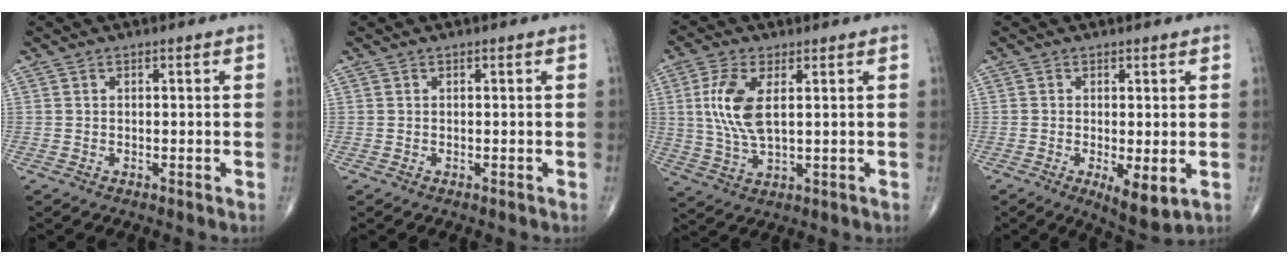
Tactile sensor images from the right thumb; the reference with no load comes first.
{"total": 0.0}
{"total": 9.4, "force": [2.0, 4.0, 8.2], "torque": [-0.185, -0.006, 0.043]}
{"total": 6.1, "force": [-1.5, 2.1, 5.6], "torque": [-0.084, -0.019, -0.019]}